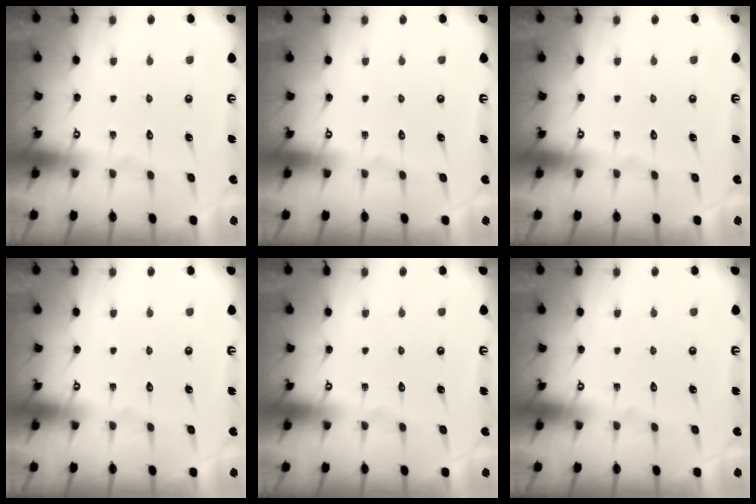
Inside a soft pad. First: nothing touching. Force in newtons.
{"total": 0.0}
{"total": 0.0}
{"total": 0.0}
{"total": 0.0}
{"total": 0.0}